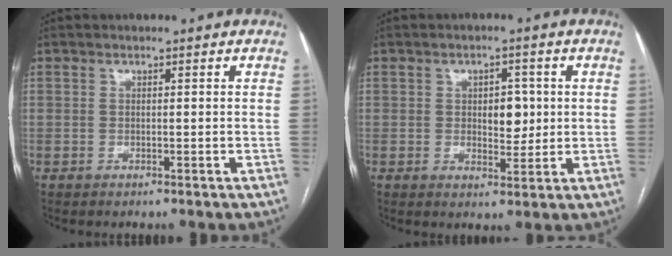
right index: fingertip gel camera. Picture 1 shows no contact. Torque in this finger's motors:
{"motor_torque": [0.47, 0.03, 0.08, 0.04]}